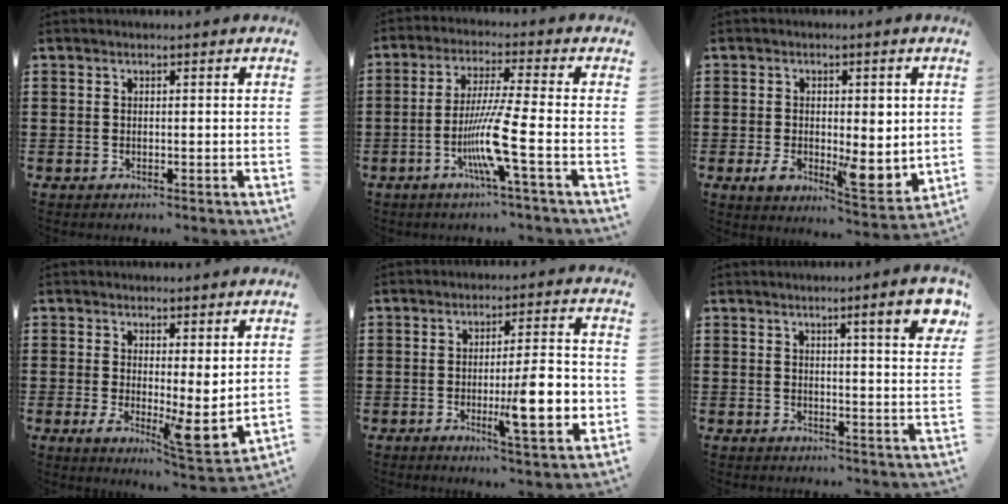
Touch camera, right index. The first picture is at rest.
{"total": 8.8, "force": [-3.2, -0.2, 8.2], "torque": [-0.165, -0.016, -0.065]}
{"total": 6.7, "force": [-0.7, 3.7, 5.5], "torque": [-0.074, 0.001, -0.012]}
{"total": 4.8, "force": [1.7, 1.4, 4.3], "torque": [-0.065, -0.034, 0.030]}
{"total": 11.4, "force": [-2.2, 2.5, 10.9], "torque": [-0.156, -0.012, -0.036]}
{"total": 7.0, "force": [3.9, 0.2, 5.8], "torque": [-0.087, -0.015, 0.057]}